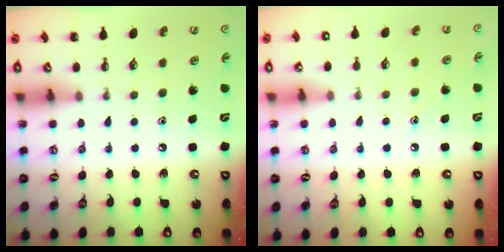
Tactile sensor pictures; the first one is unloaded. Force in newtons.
{"total": 6.9, "press": 6.8, "slide": 1.4}